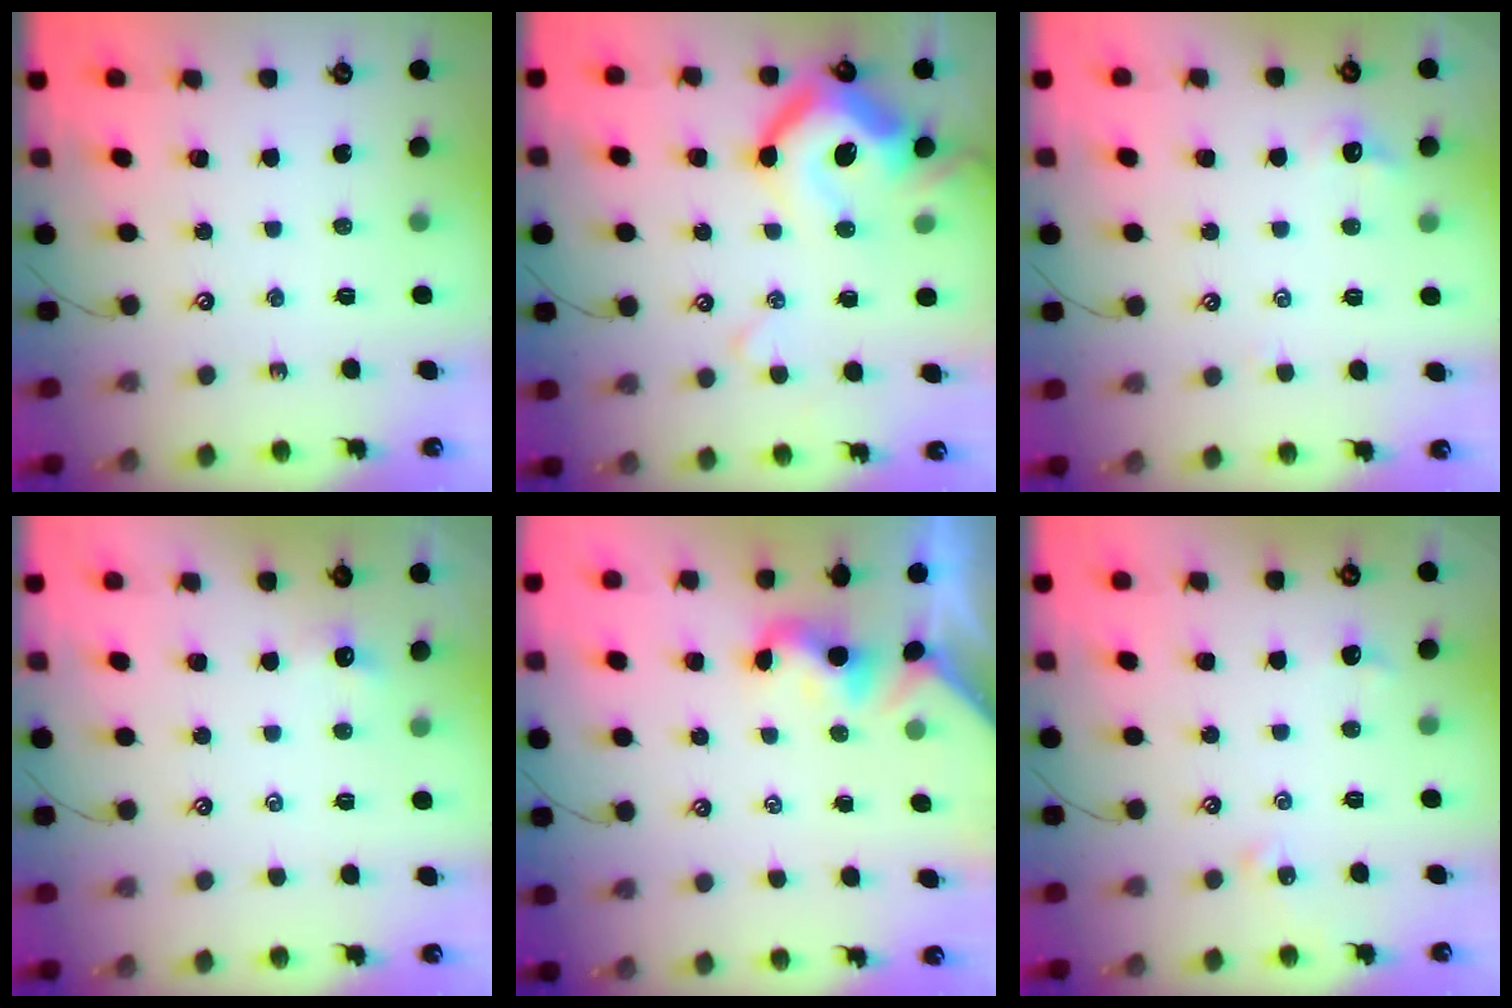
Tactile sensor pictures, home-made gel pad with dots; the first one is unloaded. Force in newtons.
{"total": 17.3, "press": 17.1, "slide": 2.5}
{"total": 0.0}
{"total": 1.2, "press": 1.1, "slide": 0.5}
{"total": 2.1, "press": 2.0, "slide": 0.5}
{"total": 2.0, "press": 1.9, "slide": 0.5}